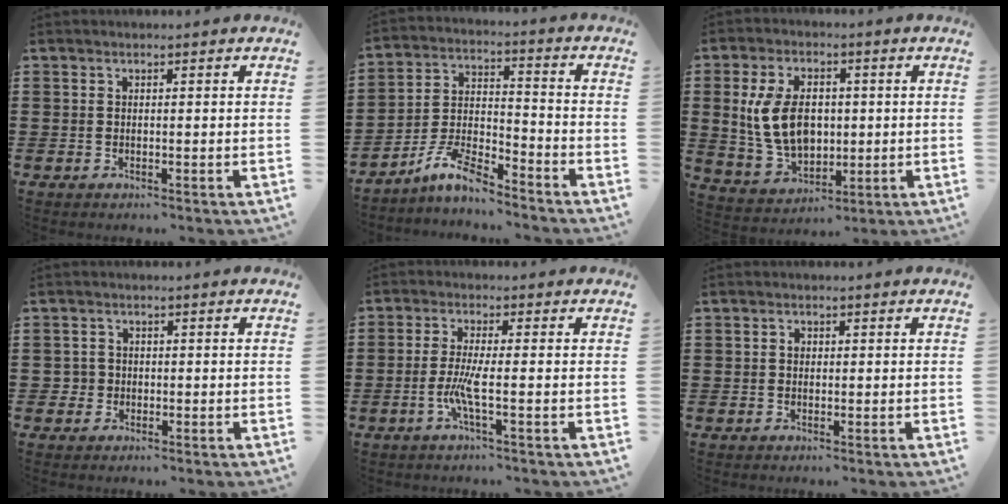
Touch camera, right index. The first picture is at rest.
{"total": 7.7, "force": [-6.6, 1.4, 3.8], "torque": [-0.094, 0.004, -0.132]}
{"total": 10.0, "force": [0.8, 6.5, 7.5], "torque": [-0.175, 0.013, 0.013]}
{"total": 1.8, "force": [-0.4, 1.7, 0.3], "torque": [-0.012, 0.005, -0.011]}
{"total": 4.6, "force": [-1.5, 0.1, 4.4], "torque": [-0.105, -0.015, -0.038]}
{"total": 0.9, "force": [0.2, 0.7, 0.5], "torque": [-0.011, 0.003, 0.003]}